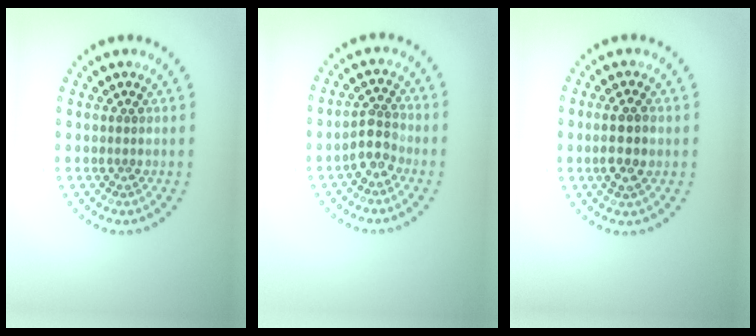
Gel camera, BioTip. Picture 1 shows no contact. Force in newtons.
{"total": 2.4, "press": 2.1, "slide": 1.2}
{"total": 2.8, "press": 2.7, "slide": 0.7}